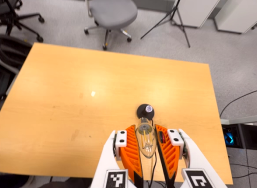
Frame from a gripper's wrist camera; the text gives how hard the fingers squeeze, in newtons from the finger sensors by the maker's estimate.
{"total": 13.1, "left": 14.4, "right": 11.8}